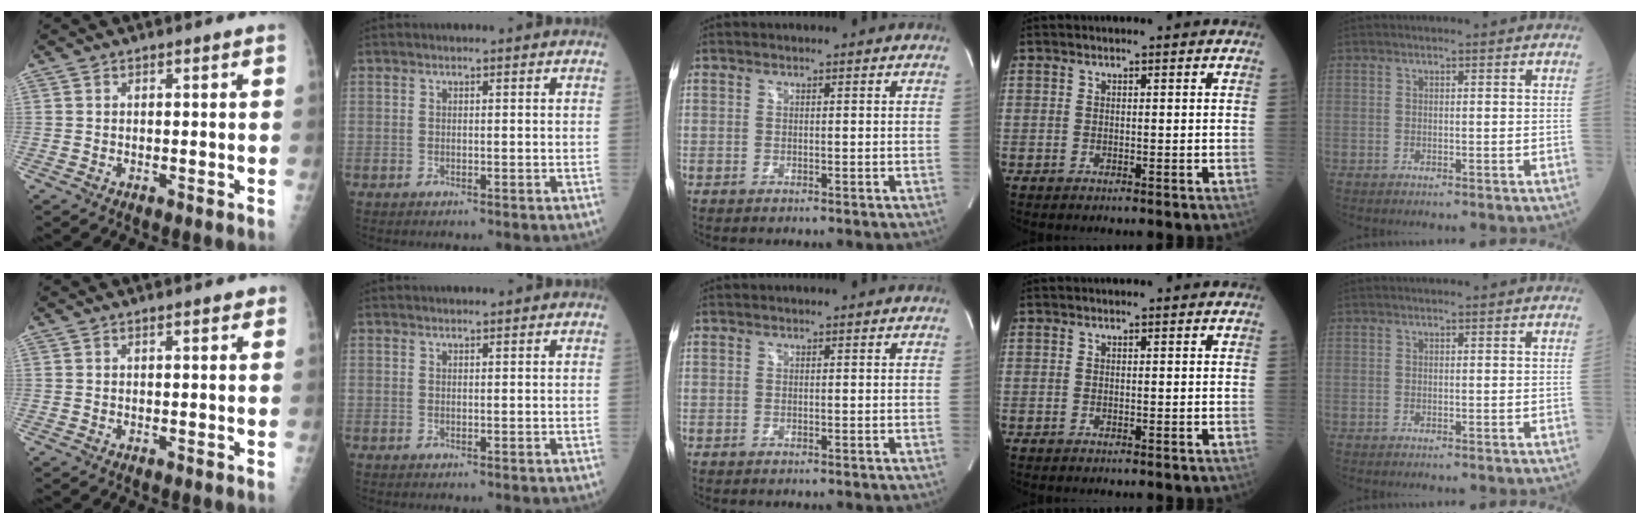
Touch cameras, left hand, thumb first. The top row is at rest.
{"thumb": {"total": 1.1, "force": [0.7, 0.4, 0.7], "torque": [-0.008, -0.001, 0.006]}, "index": {"total": 1.6, "force": [1.5, 0.2, 0.5], "torque": [-0.010, 0.011, 0.021]}}